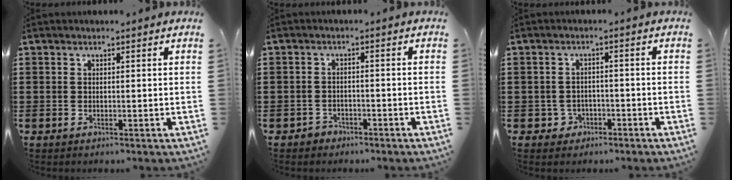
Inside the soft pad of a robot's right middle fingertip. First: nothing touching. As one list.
[{"total": 1.9, "force": [-1.7, 1.0, 0.0], "torque": [-0.006, 0.004, -0.038]}, {"total": 2.5, "force": [-1.7, 1.7, 0.4], "torque": [-0.016, 0.003, -0.039]}]